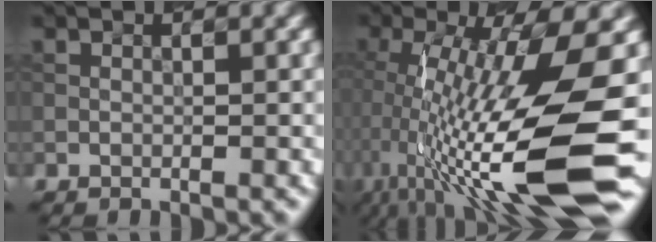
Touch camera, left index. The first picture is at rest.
{"total": 15.3, "force": [-2.4, 3.6, 14.7], "torque": [-0.263, -0.002, -0.035]}